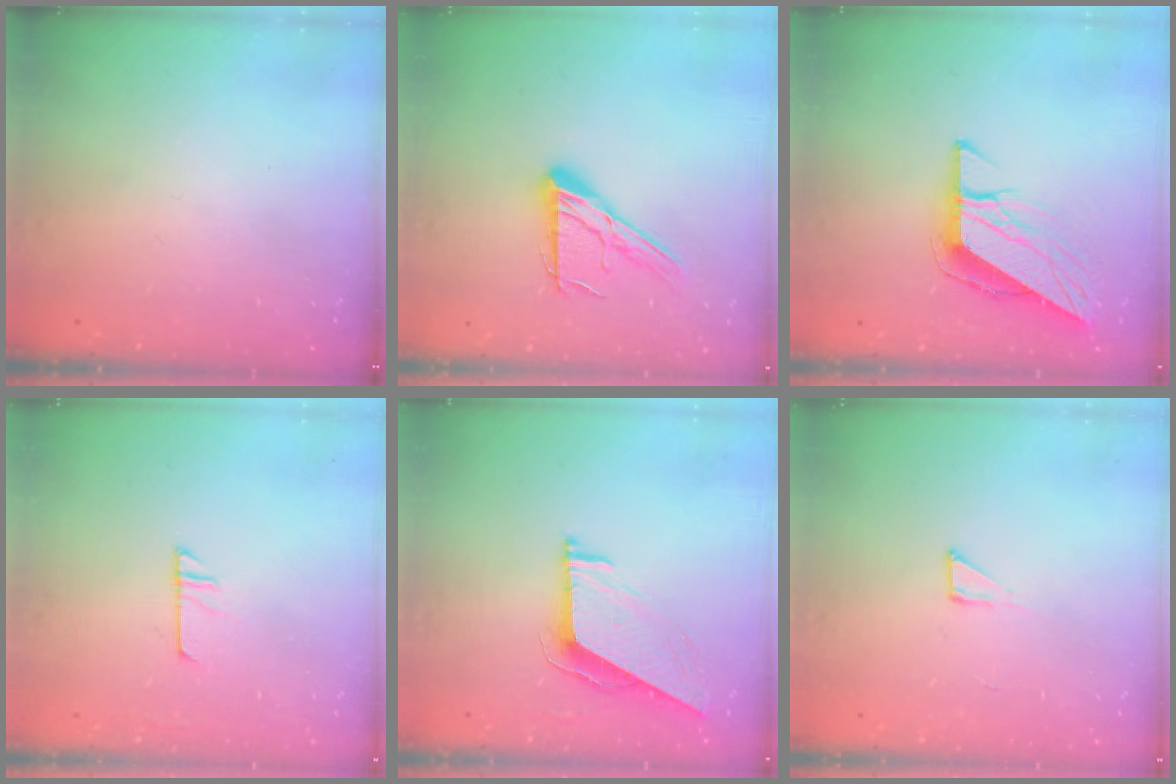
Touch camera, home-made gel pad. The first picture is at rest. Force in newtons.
{"total": 13.9, "press": 13.8, "slide": 1.3}
{"total": 9.4, "press": 9.4, "slide": 1.0}
{"total": 6.4, "press": 6.4, "slide": 0.3}
{"total": 7.5, "press": 7.5, "slide": 0.1}
{"total": 3.7, "press": 3.7, "slide": 0.4}